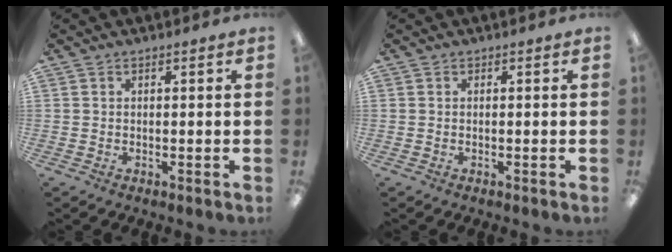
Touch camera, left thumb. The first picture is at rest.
{"total": 0.0}